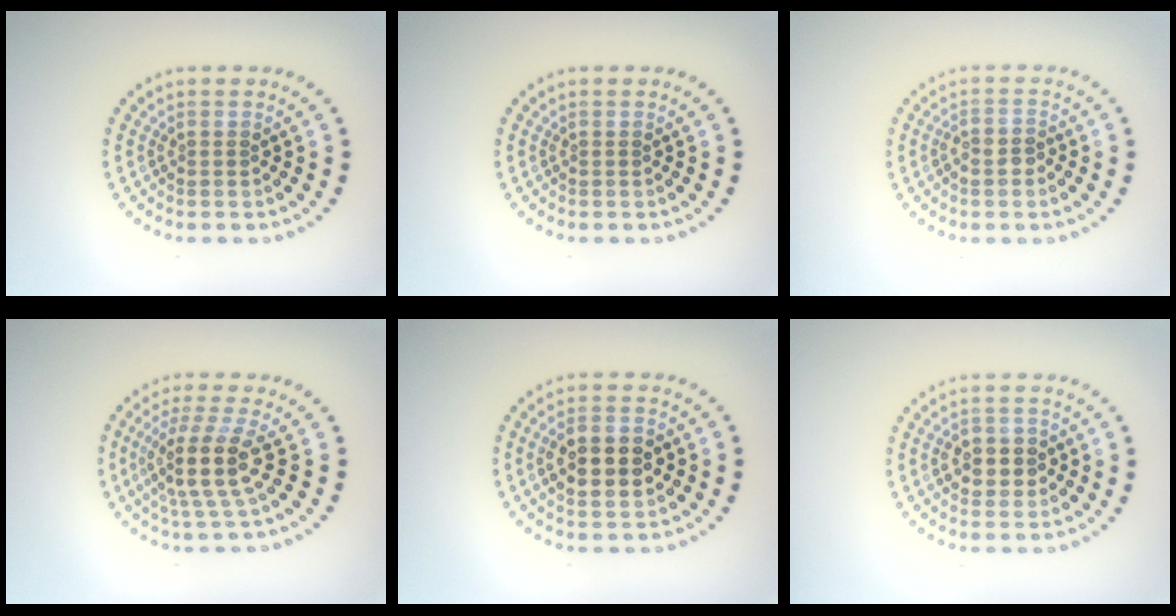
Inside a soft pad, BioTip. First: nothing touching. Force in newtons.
{"total": 0.0}
{"total": 1.2, "press": 1.0, "slide": 0.6}
{"total": 4.3, "press": 3.4, "slide": 2.6}
{"total": 5.0, "press": 5.0, "slide": 0.3}
{"total": 2.9, "press": 2.8, "slide": 0.6}